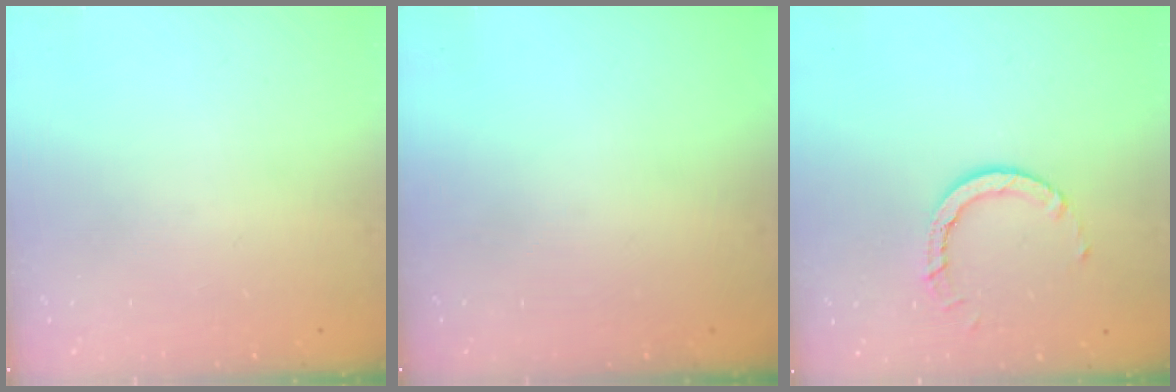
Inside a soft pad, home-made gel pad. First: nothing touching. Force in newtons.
{"total": 0.0}
{"total": 5.0, "press": 5.0, "slide": 0.3}